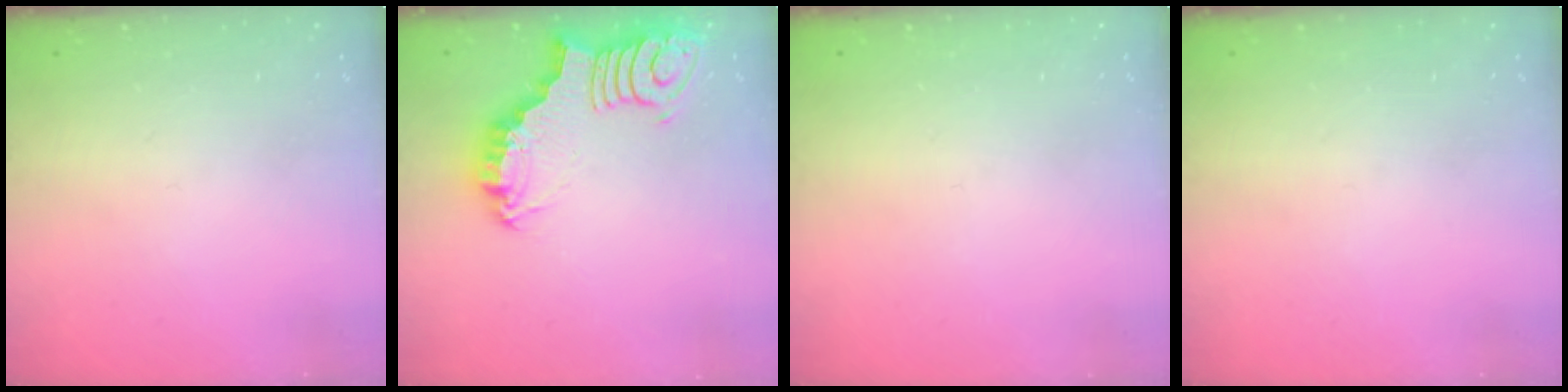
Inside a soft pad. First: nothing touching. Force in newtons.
{"total": 5.7, "press": 5.6, "slide": 0.7}
{"total": 0.0}
{"total": 0.0}